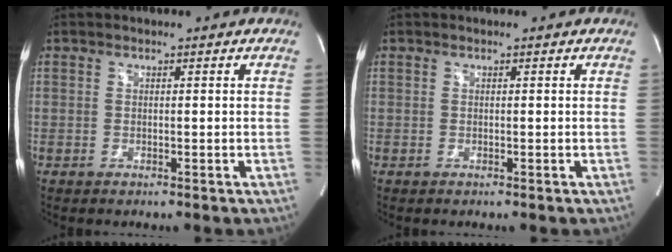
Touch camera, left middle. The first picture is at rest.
{"total": 0.0}